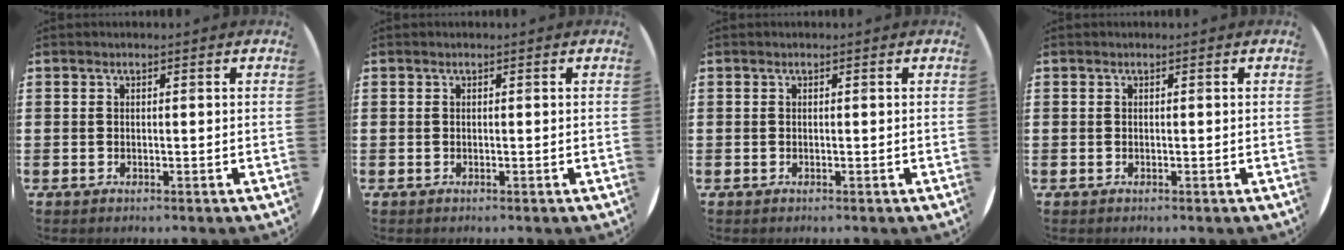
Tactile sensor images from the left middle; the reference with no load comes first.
{"total": 0.0}
{"total": 0.0}
{"total": 0.0}